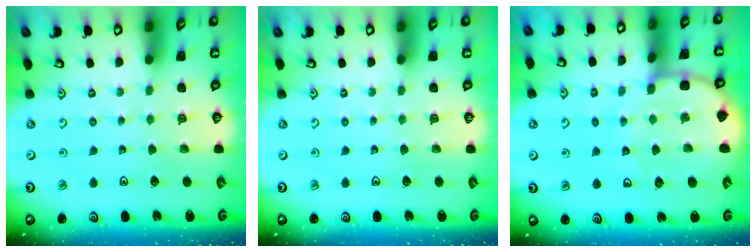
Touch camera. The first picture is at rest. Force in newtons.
{"total": 0.0}
{"total": 8.5, "press": 8.4, "slide": 1.2}